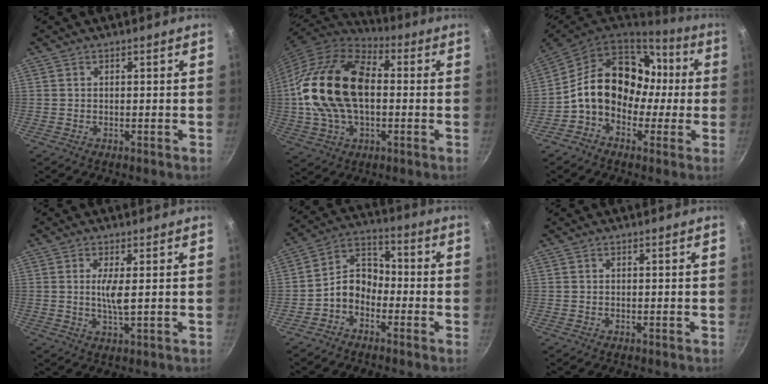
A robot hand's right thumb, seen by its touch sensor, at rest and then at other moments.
{"total": 21.4, "force": [0.6, 13.5, 16.5], "torque": [-0.294, 0.028, 0.004]}
{"total": 18.2, "force": [0.0, 14.1, 11.6], "torque": [-0.155, 0.057, -0.010]}
{"total": 3.6, "force": [0.7, 0.5, 3.5], "torque": [-0.077, -0.008, 0.015]}
{"total": 7.5, "force": [-3.1, 5.6, 3.9], "torque": [-0.041, 0.046, -0.078]}
{"total": 0.0}